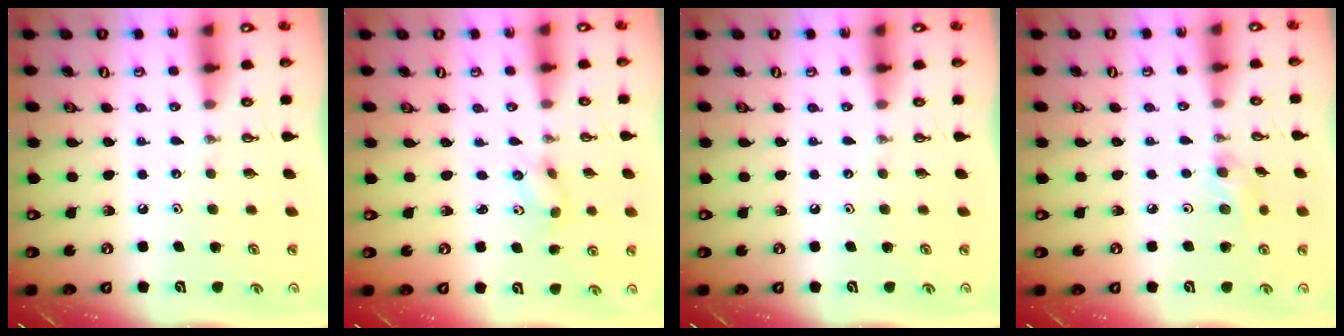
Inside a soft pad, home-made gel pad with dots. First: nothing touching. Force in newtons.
{"total": 2.9, "press": 2.7, "slide": 1.2}
{"total": 0.0}
{"total": 6.3, "press": 5.4, "slide": 3.3}